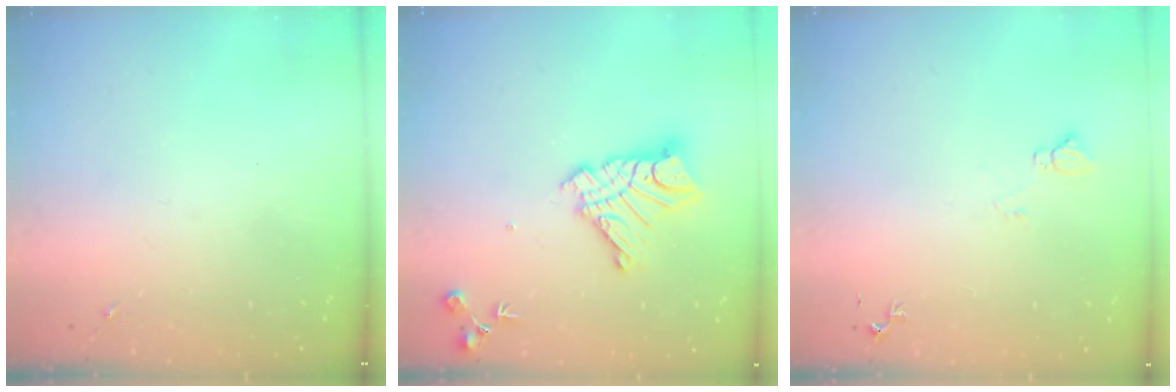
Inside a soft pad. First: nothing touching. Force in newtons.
{"total": 14.2, "press": 14.2, "slide": 1.3}
{"total": 6.1, "press": 6.0, "slide": 0.8}